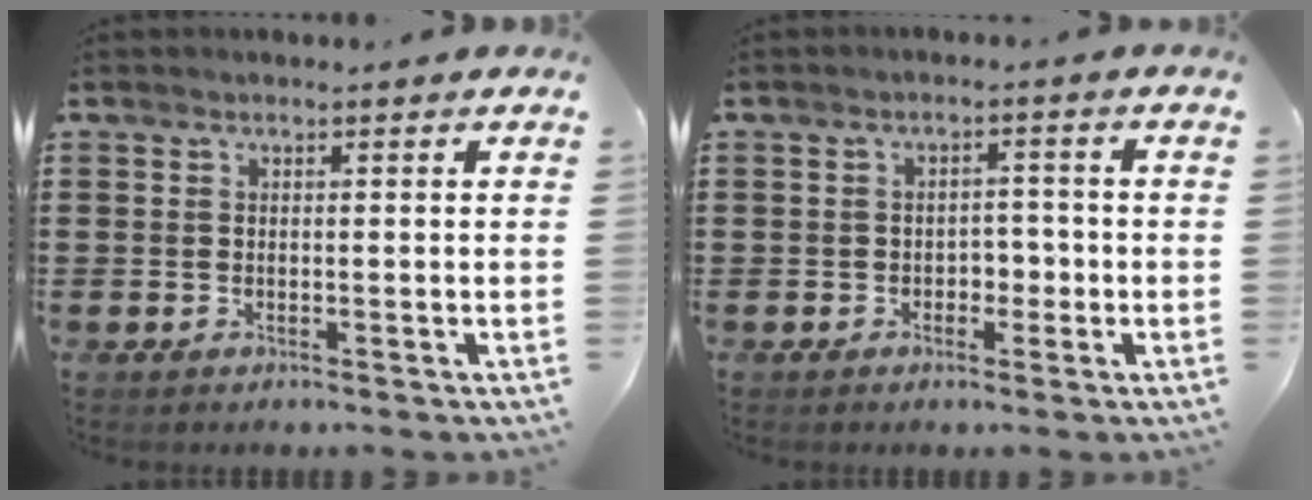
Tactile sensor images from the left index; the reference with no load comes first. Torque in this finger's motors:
{"motor_torque": [-0.03, -0.04, 0.11, 0.02]}